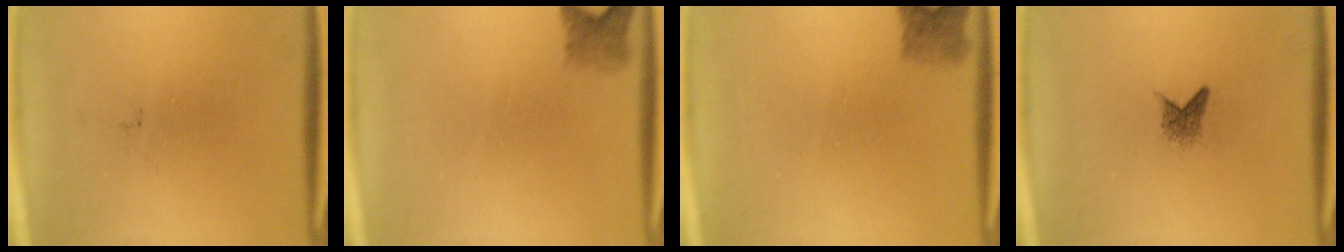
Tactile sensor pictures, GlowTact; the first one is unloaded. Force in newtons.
{"total": 2.3}
{"total": 2.7}
{"total": 1.6}